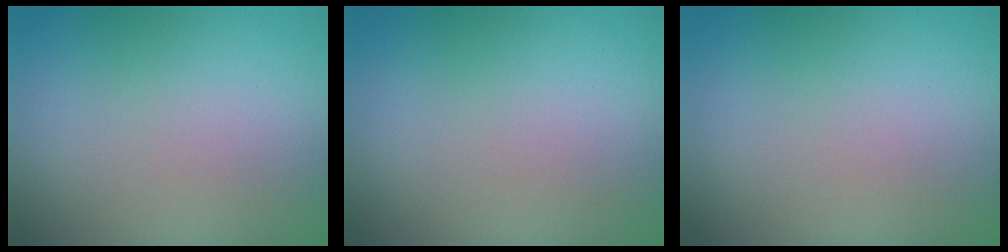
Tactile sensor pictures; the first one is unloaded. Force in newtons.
{"total": 0.0}
{"total": 0.0}